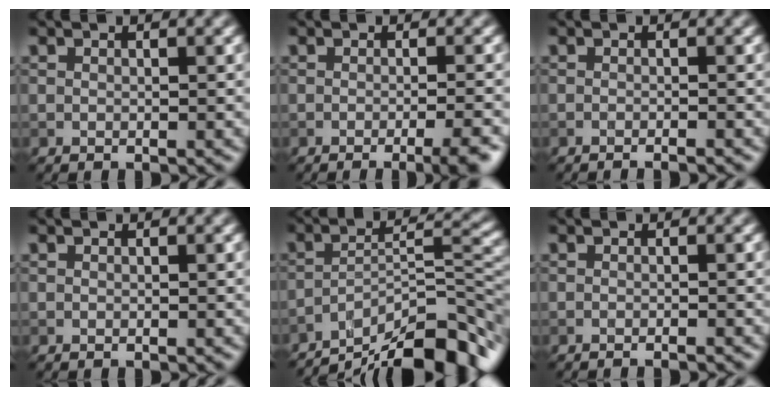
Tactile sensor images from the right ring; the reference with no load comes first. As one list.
[{"total": 4.0, "force": [-2.0, 1.0, 3.3], "torque": [-0.028, 0.000, -0.031]}, {"total": 1.6, "force": [-1.0, 0.4, 1.2], "torque": [-0.002, -0.003, -0.026]}, {"total": 0.0}, {"total": 11.9, "force": [-8.9, 2.8, 7.4], "torque": [-0.104, 0.018, -0.148]}, {"total": 1.3, "force": [-0.7, 0.4, 1.0], "torque": [-0.002, -0.007, -0.022]}]